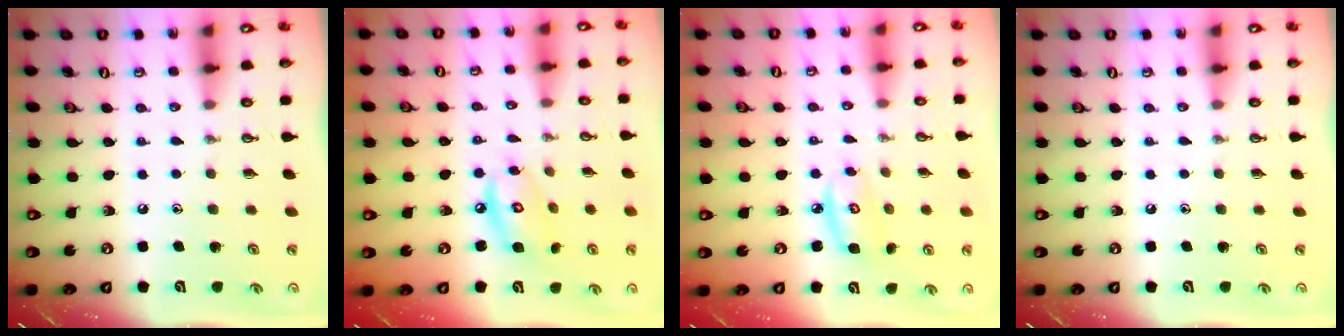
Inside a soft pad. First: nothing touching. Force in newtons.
{"total": 9.5, "press": 9.5, "slide": 0.7}
{"total": 5.6, "press": 5.6, "slide": 0.3}
{"total": 0.0}